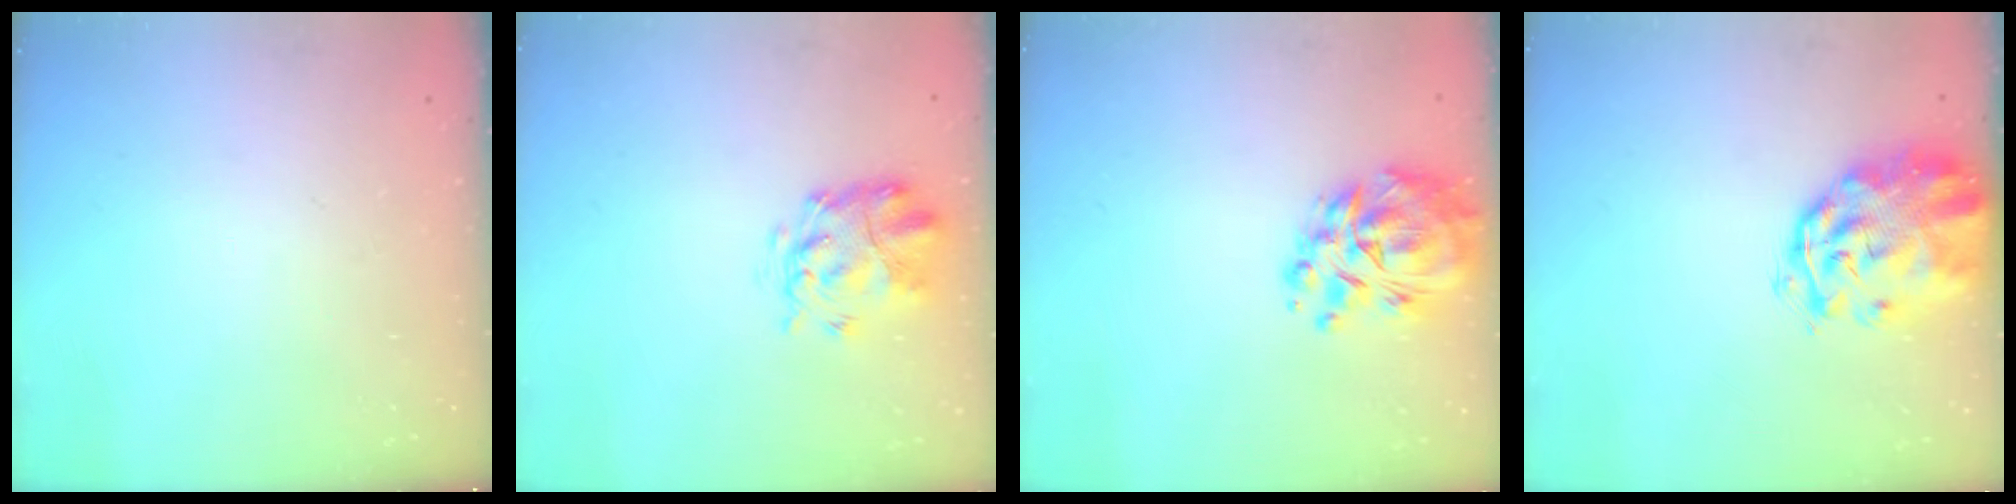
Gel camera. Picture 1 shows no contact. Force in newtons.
{"total": 3.8, "press": 3.5, "slide": 1.6}
{"total": 13.2, "press": 12.4, "slide": 4.6}
{"total": 3.4, "press": 3.3, "slide": 1.1}